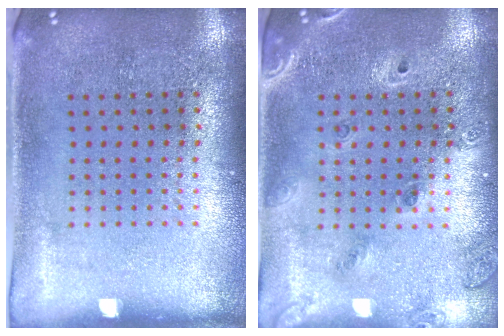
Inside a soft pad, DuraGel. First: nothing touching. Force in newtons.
{"total": 1.6, "press": 1.4, "slide": 0.9}